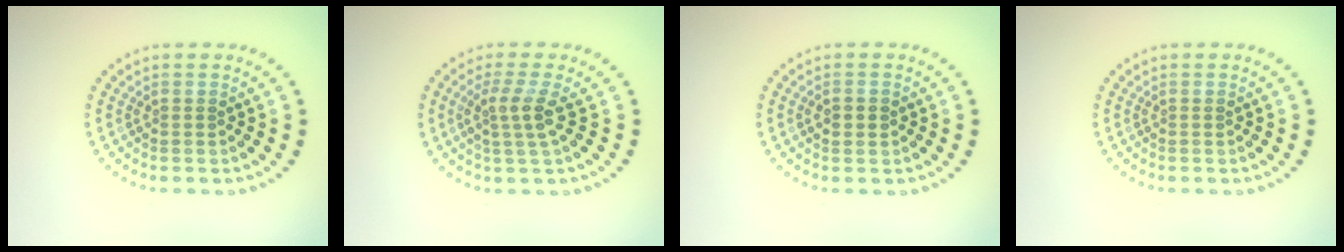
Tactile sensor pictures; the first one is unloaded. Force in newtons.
{"total": 2.6, "press": 2.0, "slide": 1.6}
{"total": 1.9, "press": 1.9, "slide": 0.1}
{"total": 0.0}